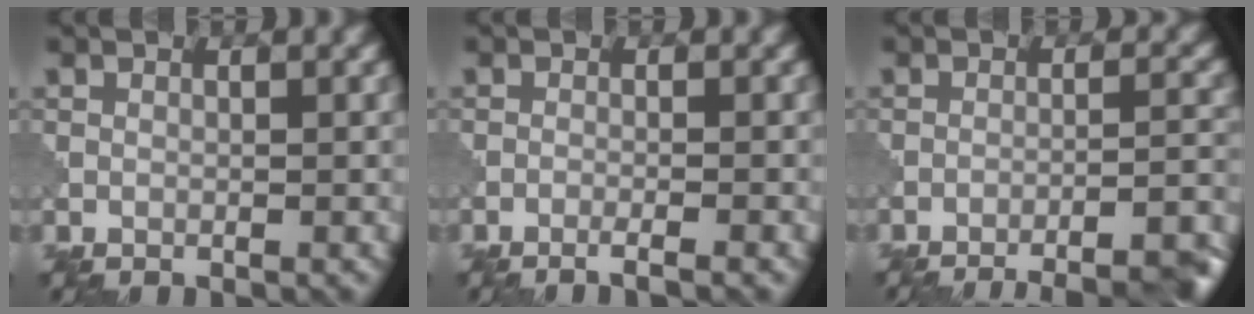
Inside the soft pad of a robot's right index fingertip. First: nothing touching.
{"total": 2.0, "force": [-1.3, 0.3, 1.5], "torque": [-0.014, 0.004, -0.033]}
{"total": 11.2, "force": [-9.7, 2.5, 4.9], "torque": [-0.037, 0.013, -0.106]}